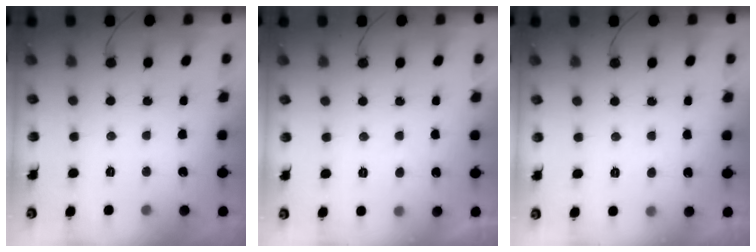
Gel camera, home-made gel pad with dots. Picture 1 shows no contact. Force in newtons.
{"total": 0.6, "press": 0.0, "slide": 0.6}
{"total": 1.6, "press": 1.6, "slide": 0.4}